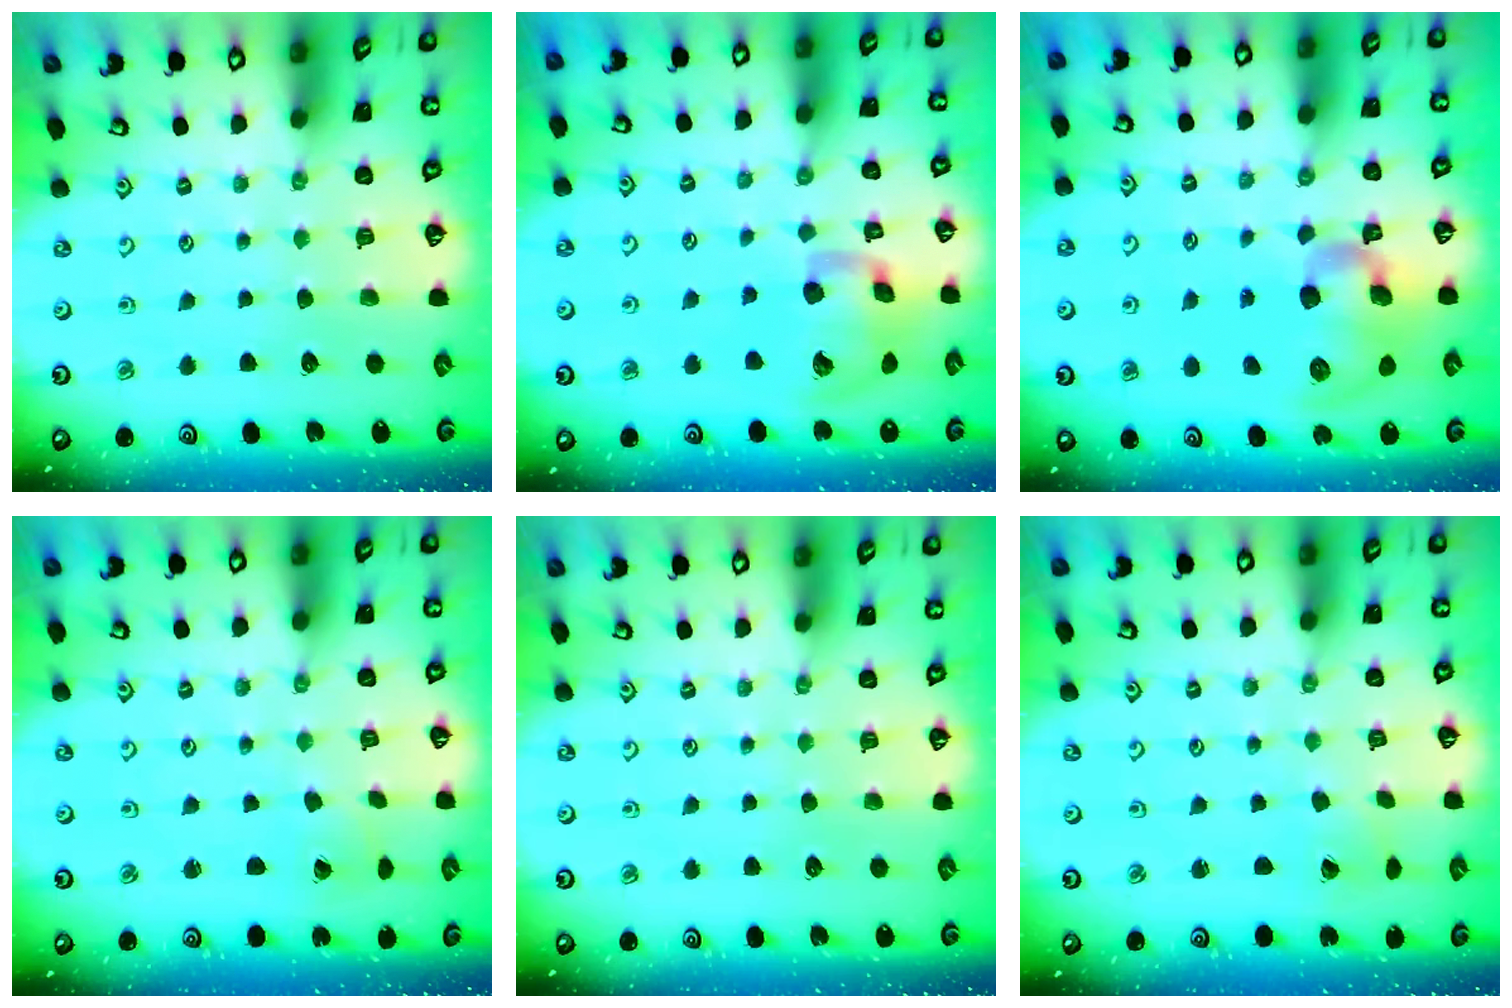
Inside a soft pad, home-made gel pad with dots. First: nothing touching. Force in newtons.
{"total": 14.6, "press": 14.4, "slide": 2.4}
{"total": 14.7, "press": 14.5, "slide": 2.2}
{"total": 2.1, "press": 2.1, "slide": 0.1}
{"total": 0.0}
{"total": 1.6, "press": 1.5, "slide": 0.4}